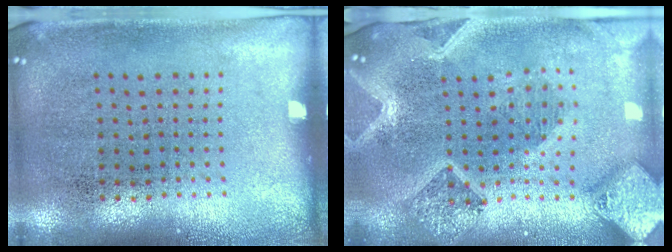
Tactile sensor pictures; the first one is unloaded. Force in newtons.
{"total": 3.8, "press": 3.0, "slide": 2.2}